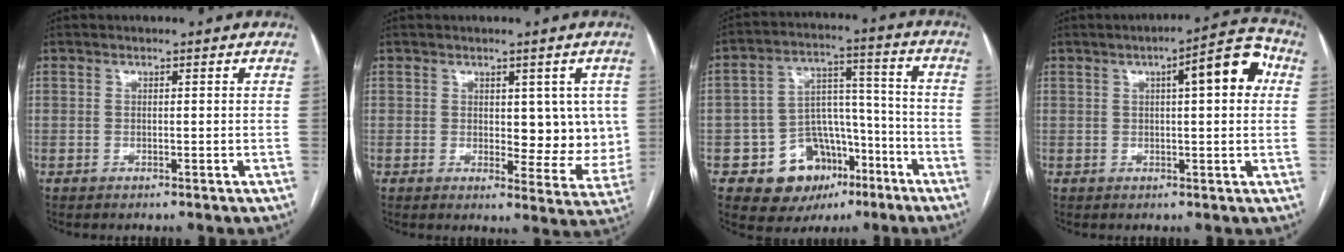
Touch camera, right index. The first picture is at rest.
{"total": 7.5, "force": [1.3, 4.0, 6.2], "torque": [-0.057, -0.003, 0.022]}
{"total": 12.6, "force": [-6.6, 9.1, 5.7], "torque": [-0.075, 0.044, -0.090]}
{"total": 8.7, "force": [2.3, 1.8, 8.2], "torque": [-0.111, 0.028, 0.025]}